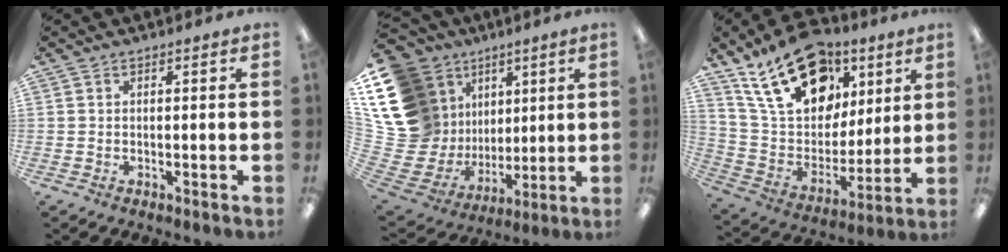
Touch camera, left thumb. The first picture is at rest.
{"total": 22.5, "force": [8.0, 17.9, 10.9], "torque": [-0.229, -0.071, 0.197]}
{"total": 22.8, "force": [13.0, 14.1, 12.3], "torque": [-0.204, -0.057, 0.237]}